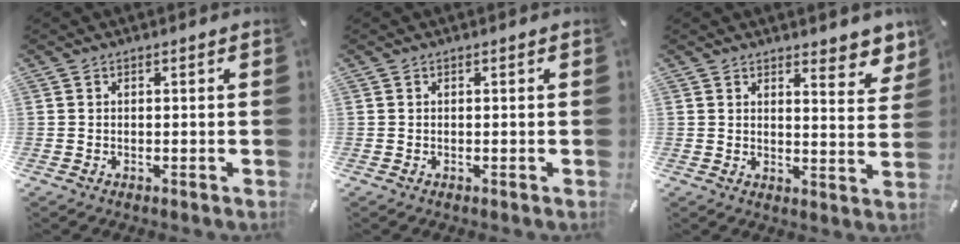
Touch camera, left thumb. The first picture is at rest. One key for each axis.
{"total": 0.0}
{"total": 6.4, "fx": 5.3, "fy": 2.7, "fz": 2.3, "tx": -0.017, "ty": -0.048, "tz": 0.091}